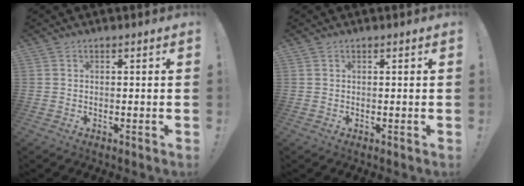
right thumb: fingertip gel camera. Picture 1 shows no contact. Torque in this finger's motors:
{"motor_torque": [0.07, -0.01, 0.02, 0.27, 0.07]}